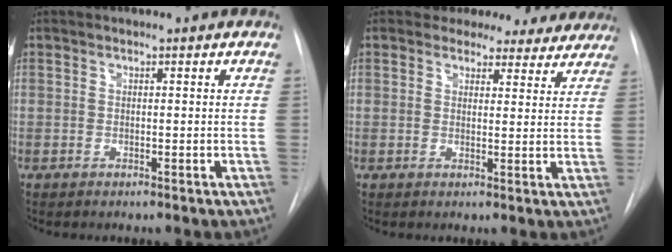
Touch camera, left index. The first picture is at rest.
{"total": 10.4, "force": [9.4, 4.4, 0.7], "torque": [0.026, -0.003, 0.086]}